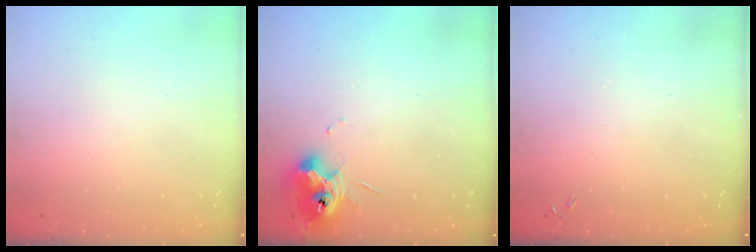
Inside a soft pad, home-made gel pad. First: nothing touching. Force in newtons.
{"total": 11.1, "press": 11.1, "slide": 0.6}
{"total": 0.0}